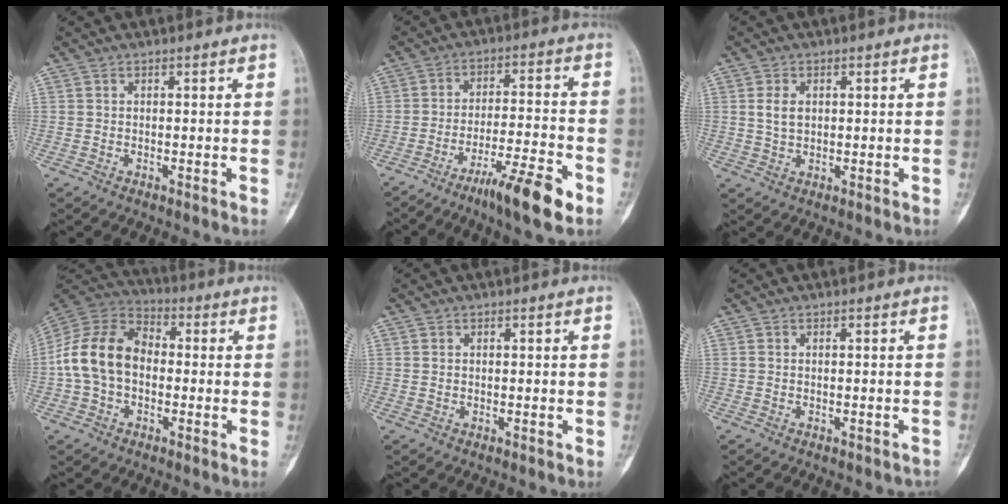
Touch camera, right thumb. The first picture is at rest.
{"total": 12.0, "force": [-7.1, 1.6, 9.5], "torque": [-0.164, 0.037, -0.118]}
{"total": 3.4, "force": [0.8, 2.3, 2.5], "torque": [-0.041, -0.002, 0.018]}
{"total": 14.3, "force": [-1.1, 10.2, 10.0], "torque": [-0.178, 0.039, -0.031]}
{"total": 0.6, "force": [0.2, 0.5, 0.3], "torque": [-0.004, 0.000, 0.004]}
{"total": 0.8, "force": [-0.4, 0.6, 0.3], "torque": [-0.008, 0.014, -0.001]}